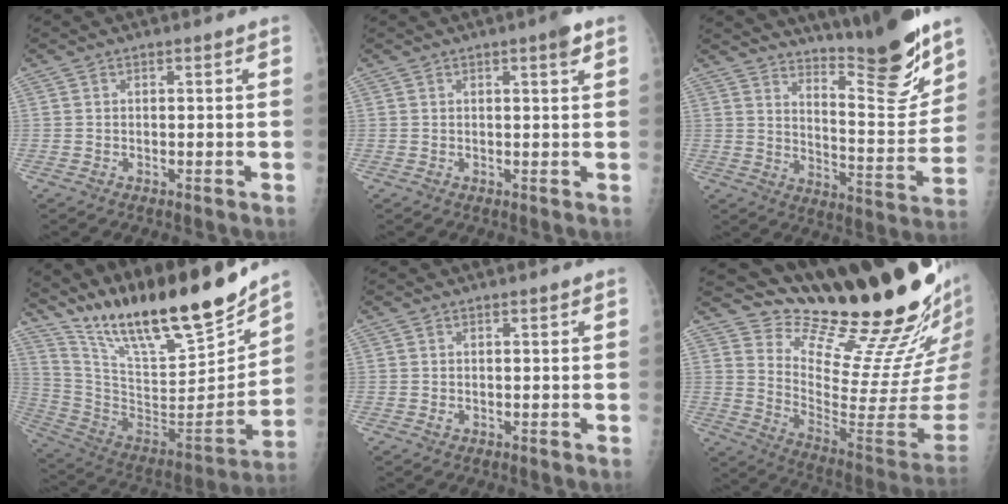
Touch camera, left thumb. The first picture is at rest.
{"total": 2.5, "force": [1.4, 0.2, 2.1], "torque": [-0.030, -0.006, 0.019]}
{"total": 17.3, "force": [14.3, 2.4, 9.5], "torque": [-0.110, -0.125, 0.221]}
{"total": 27.5, "force": [21.9, 5.8, 15.5], "torque": [-0.227, -0.108, 0.375]}
{"total": 0.9, "force": [0.5, 0.4, 0.7], "torque": [-0.008, -0.002, 0.010]}
{"total": 27.0, "force": [22.6, 4.7, 13.9], "torque": [-0.179, -0.175, 0.335]}